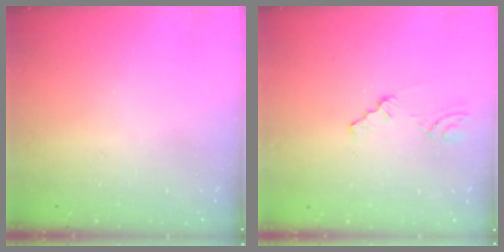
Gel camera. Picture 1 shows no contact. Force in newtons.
{"total": 0.6, "press": 0.6, "slide": 0.2}